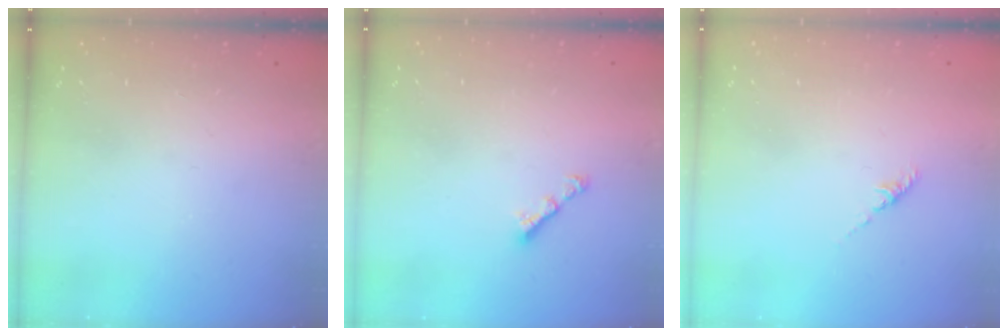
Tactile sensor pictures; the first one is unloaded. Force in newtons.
{"total": 2.9, "press": 2.8, "slide": 0.6}
{"total": 1.2, "press": 1.1, "slide": 0.5}